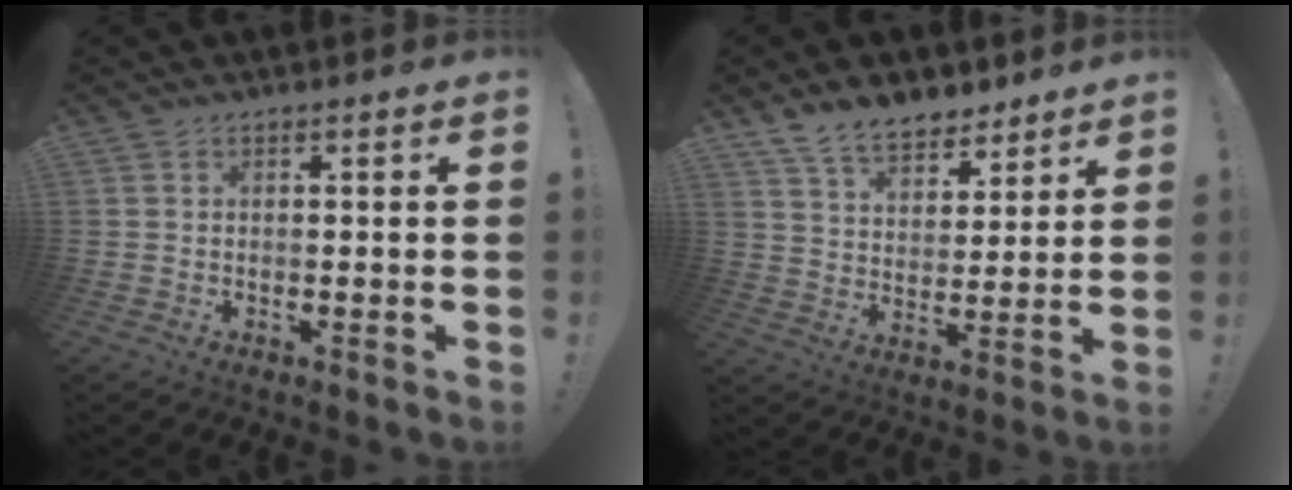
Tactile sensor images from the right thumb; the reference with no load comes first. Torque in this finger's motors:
{"motor_torque": [0.03, 0.14, 0.69, 0.65, 0.01]}